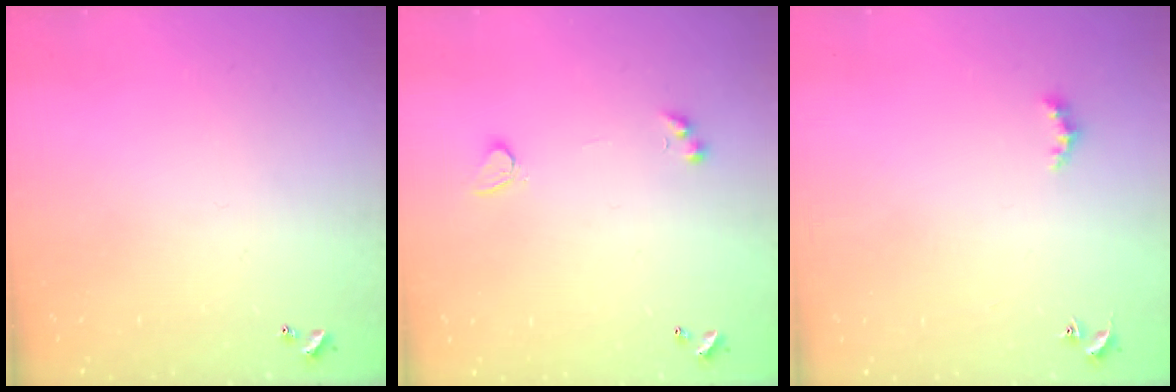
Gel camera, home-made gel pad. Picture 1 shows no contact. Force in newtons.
{"total": 3.3, "press": 2.8, "slide": 1.7}
{"total": 2.2, "press": 2.2, "slide": 0.4}